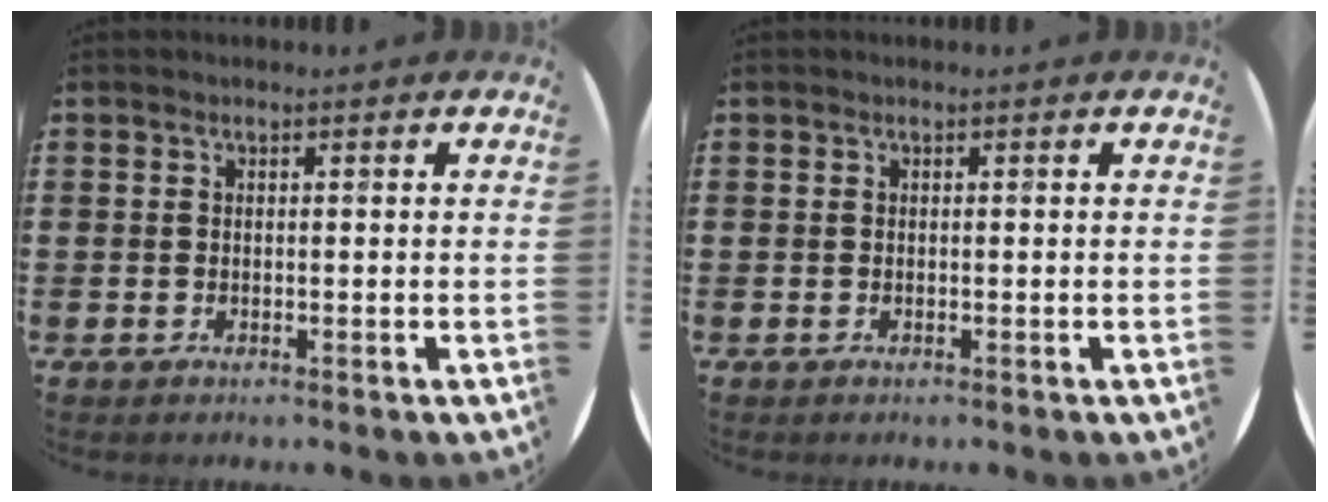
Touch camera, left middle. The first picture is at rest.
{"total": 0.0}